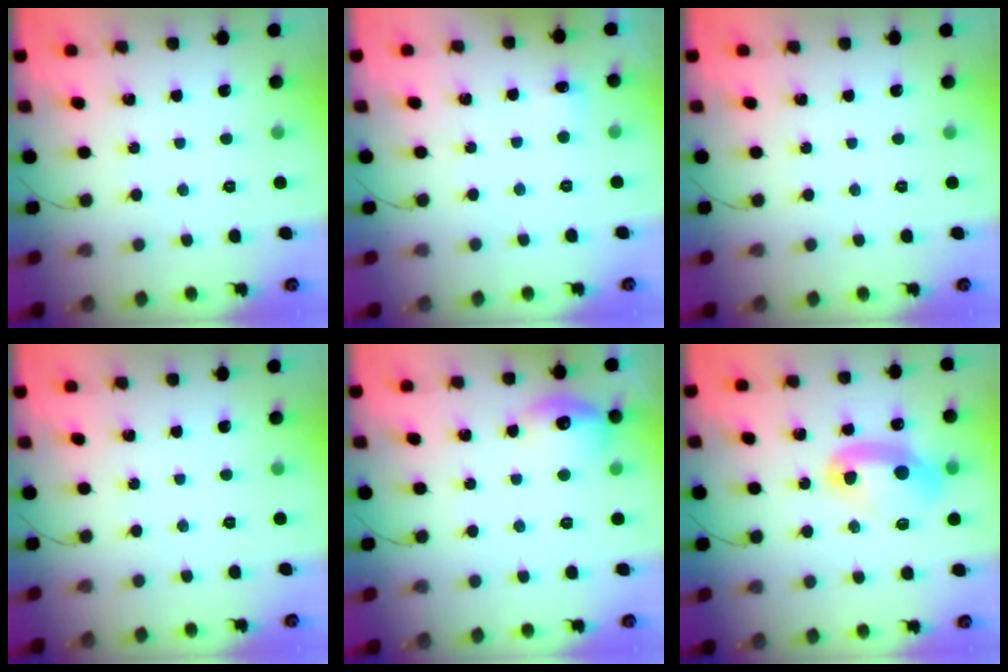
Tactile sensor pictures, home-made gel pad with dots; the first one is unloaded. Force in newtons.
{"total": 4.1, "press": 3.9, "slide": 1.1}
{"total": 0.0}
{"total": 0.0}
{"total": 11.3, "press": 11.3, "slide": 0.4}
{"total": 10.7, "press": 10.6, "slide": 0.9}